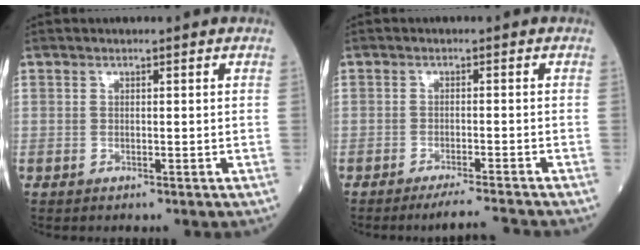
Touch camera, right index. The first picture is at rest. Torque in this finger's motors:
{"motor_torque": [0.02, -0.07, 0.00, 0.01]}